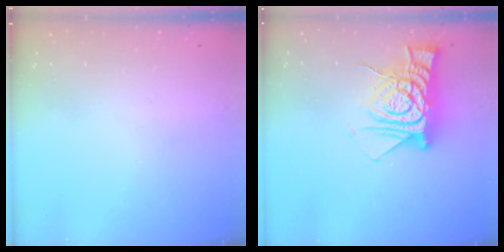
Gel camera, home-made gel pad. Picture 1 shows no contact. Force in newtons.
{"total": 12.5, "press": 12.5, "slide": 1.1}